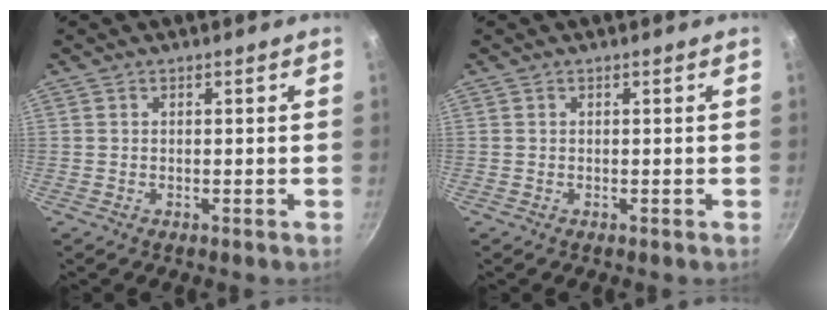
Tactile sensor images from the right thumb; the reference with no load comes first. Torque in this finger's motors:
{"motor_torque": [-0.01, 0.01, 0.00, 0.00, 0.00]}